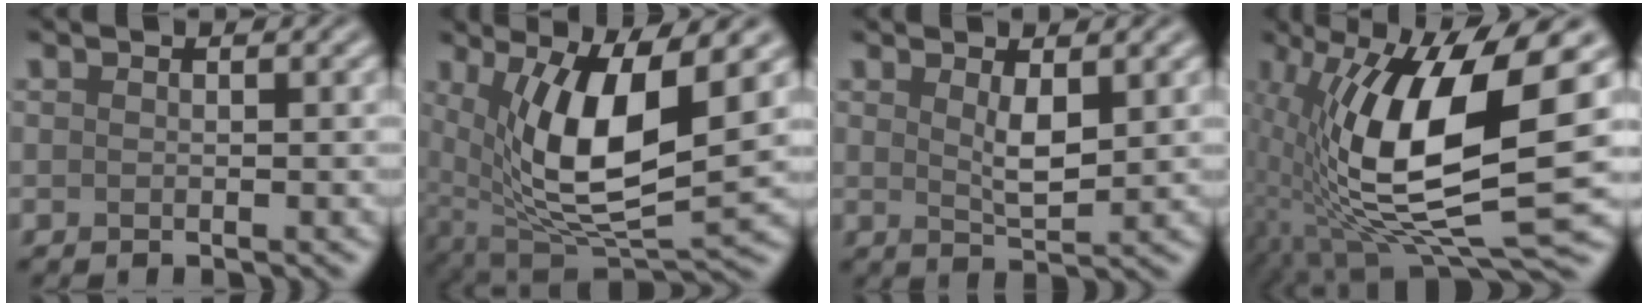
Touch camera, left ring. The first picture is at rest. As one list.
[{"total": 9.6, "force": [2.4, 3.2, 8.7], "torque": [-0.158, -0.015, 0.047]}, {"total": 2.4, "force": [1.0, 0.6, 2.1], "torque": [-0.040, -0.006, 0.020]}, {"total": 13.3, "force": [0.7, 4.2, 12.6], "torque": [-0.236, -0.015, 0.011]}]